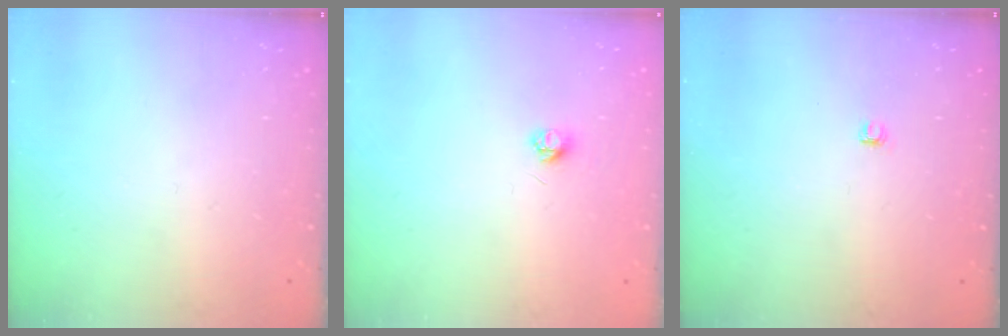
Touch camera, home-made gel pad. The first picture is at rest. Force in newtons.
{"total": 3.2, "press": 3.2, "slide": 0.4}
{"total": 2.8, "press": 2.8, "slide": 0.4}